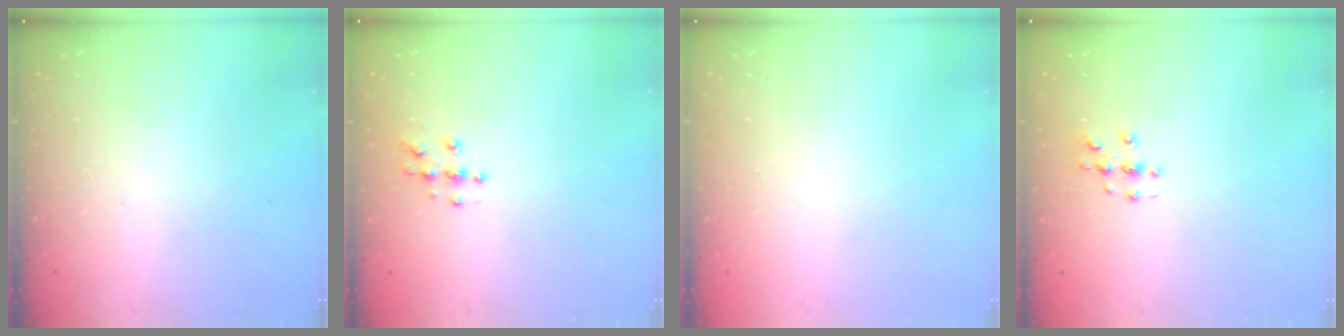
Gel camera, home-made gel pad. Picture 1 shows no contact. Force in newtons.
{"total": 4.9, "press": 4.9, "slide": 0.1}
{"total": 0.0}
{"total": 2.7, "press": 2.7, "slide": 0.3}